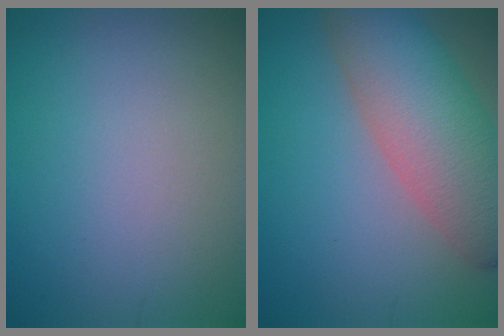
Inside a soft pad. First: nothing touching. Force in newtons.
{"total": 8.9, "press": 8.8, "slide": 0.5}